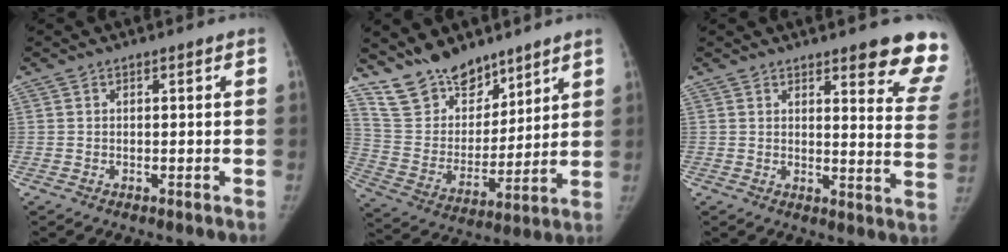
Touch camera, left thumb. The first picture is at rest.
{"total": 15.5, "force": [12.6, 7.5, 4.9], "torque": [-0.042, -0.078, 0.241]}
{"total": 13.8, "force": [10.6, 2.8, 8.4], "torque": [-0.064, -0.067, 0.109]}